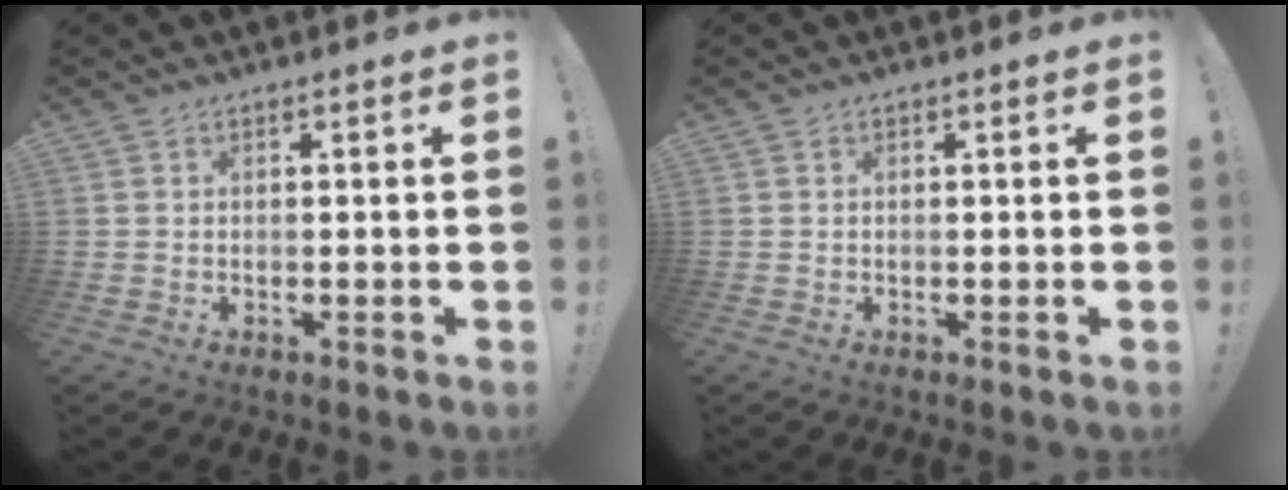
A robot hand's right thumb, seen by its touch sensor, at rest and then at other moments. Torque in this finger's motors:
{"motor_torque": [0.00, 0.00, -0.04, -0.04, 0.04]}